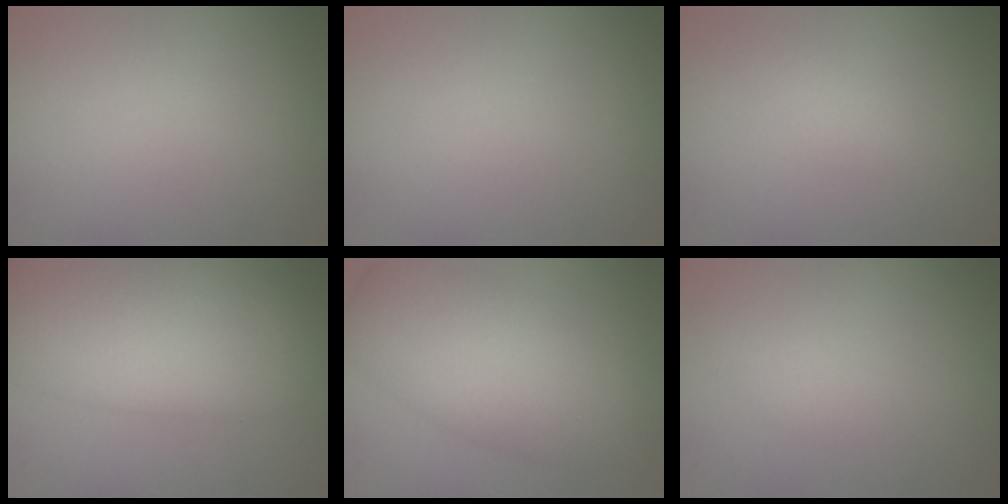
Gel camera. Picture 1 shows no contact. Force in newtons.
{"total": 0.0}
{"total": 1.3, "press": 1.3, "slide": 0.1}
{"total": 11.8, "press": 11.8, "slide": 0.5}
{"total": 8.2, "press": 8.2, "slide": 0.3}
{"total": 1.0, "press": 1.0, "slide": 0.1}